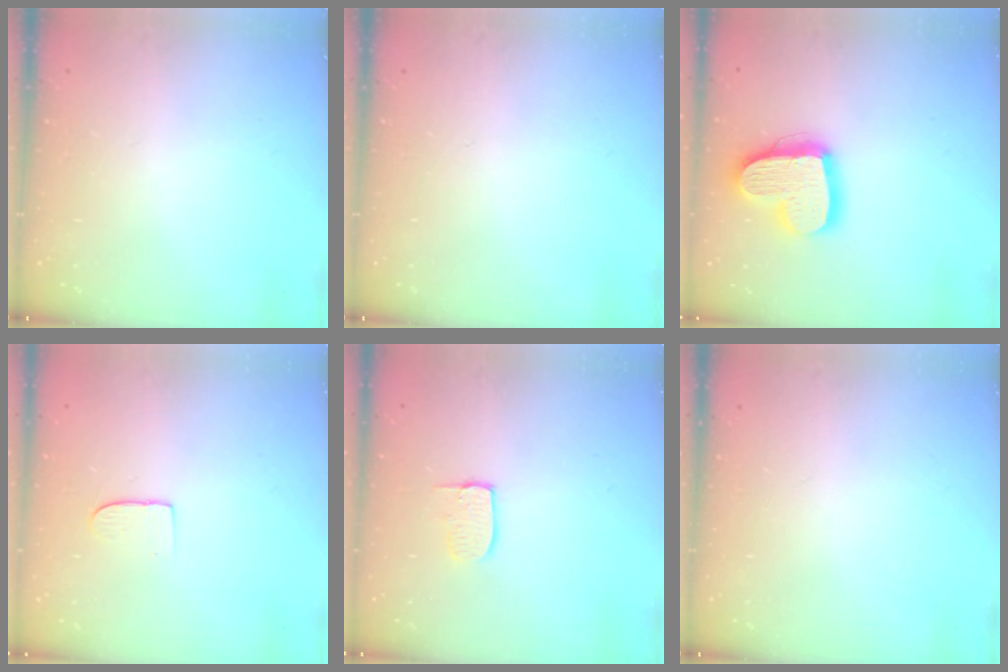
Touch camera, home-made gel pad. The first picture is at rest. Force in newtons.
{"total": 0.0}
{"total": 17.6, "press": 17.5, "slide": 1.9}
{"total": 6.8, "press": 6.8, "slide": 0.5}
{"total": 6.5, "press": 6.5, "slide": 0.6}
{"total": 0.0}